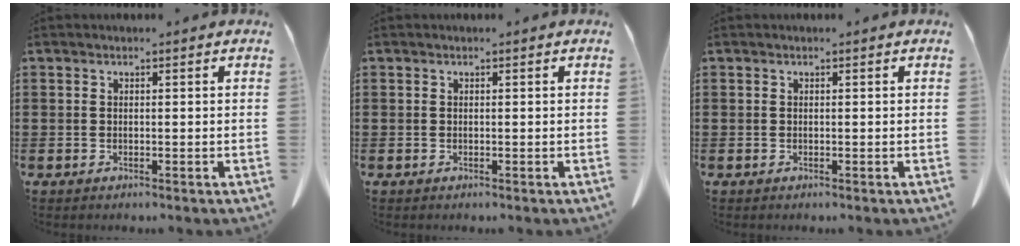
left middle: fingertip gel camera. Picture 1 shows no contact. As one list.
[{"total": 0.0}, {"total": 0.0}]